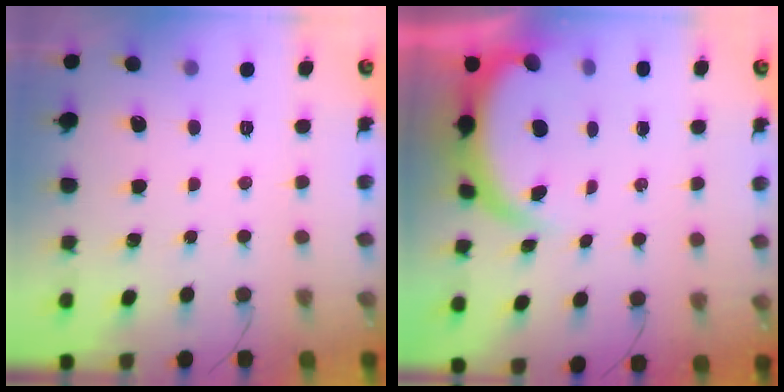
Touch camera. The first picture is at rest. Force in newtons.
{"total": 5.3, "press": 5.3, "slide": 0.3}